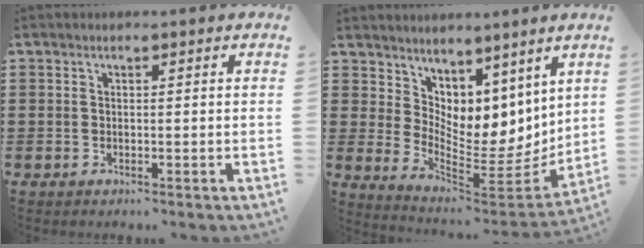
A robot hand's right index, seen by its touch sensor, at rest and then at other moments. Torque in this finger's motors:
{"motor_torque": [0.50, 0.47, 0.77, 0.14]}